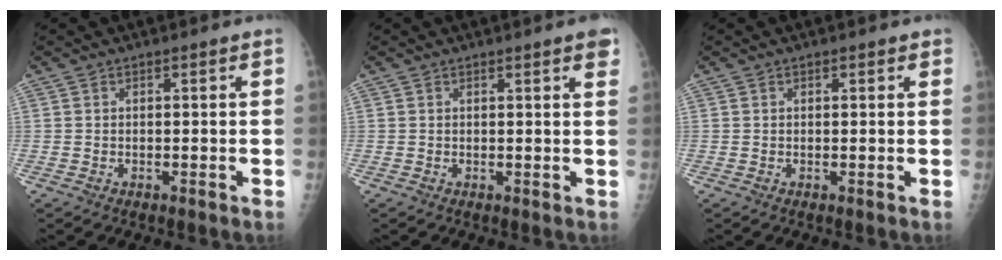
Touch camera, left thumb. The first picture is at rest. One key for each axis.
{"total": 2.6, "fx": 1.6, "fy": 0.4, "fz": 2.1, "tx": -0.021, "ty": -0.002, "tz": 0.015}
{"total": 1.1, "fx": 0.6, "fy": 0.6, "fz": 0.8, "tx": -0.005, "ty": 0.000, "tz": 0.005}